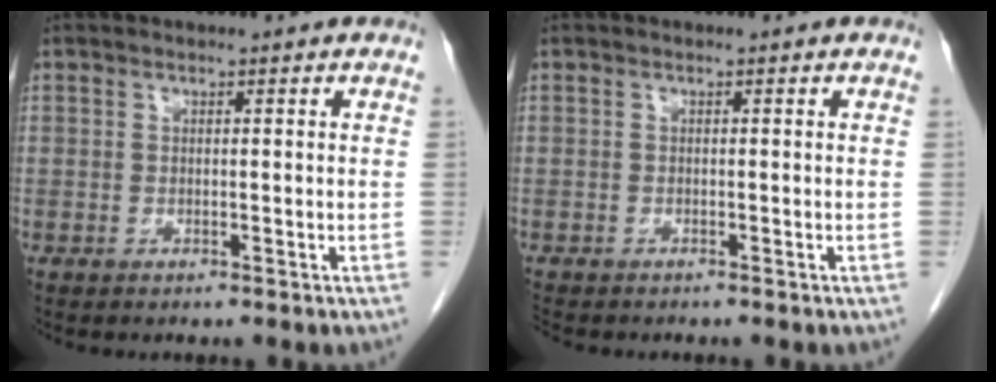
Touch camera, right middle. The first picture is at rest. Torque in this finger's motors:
{"motor_torque": [0.30, -0.15, -0.01, 0.01]}